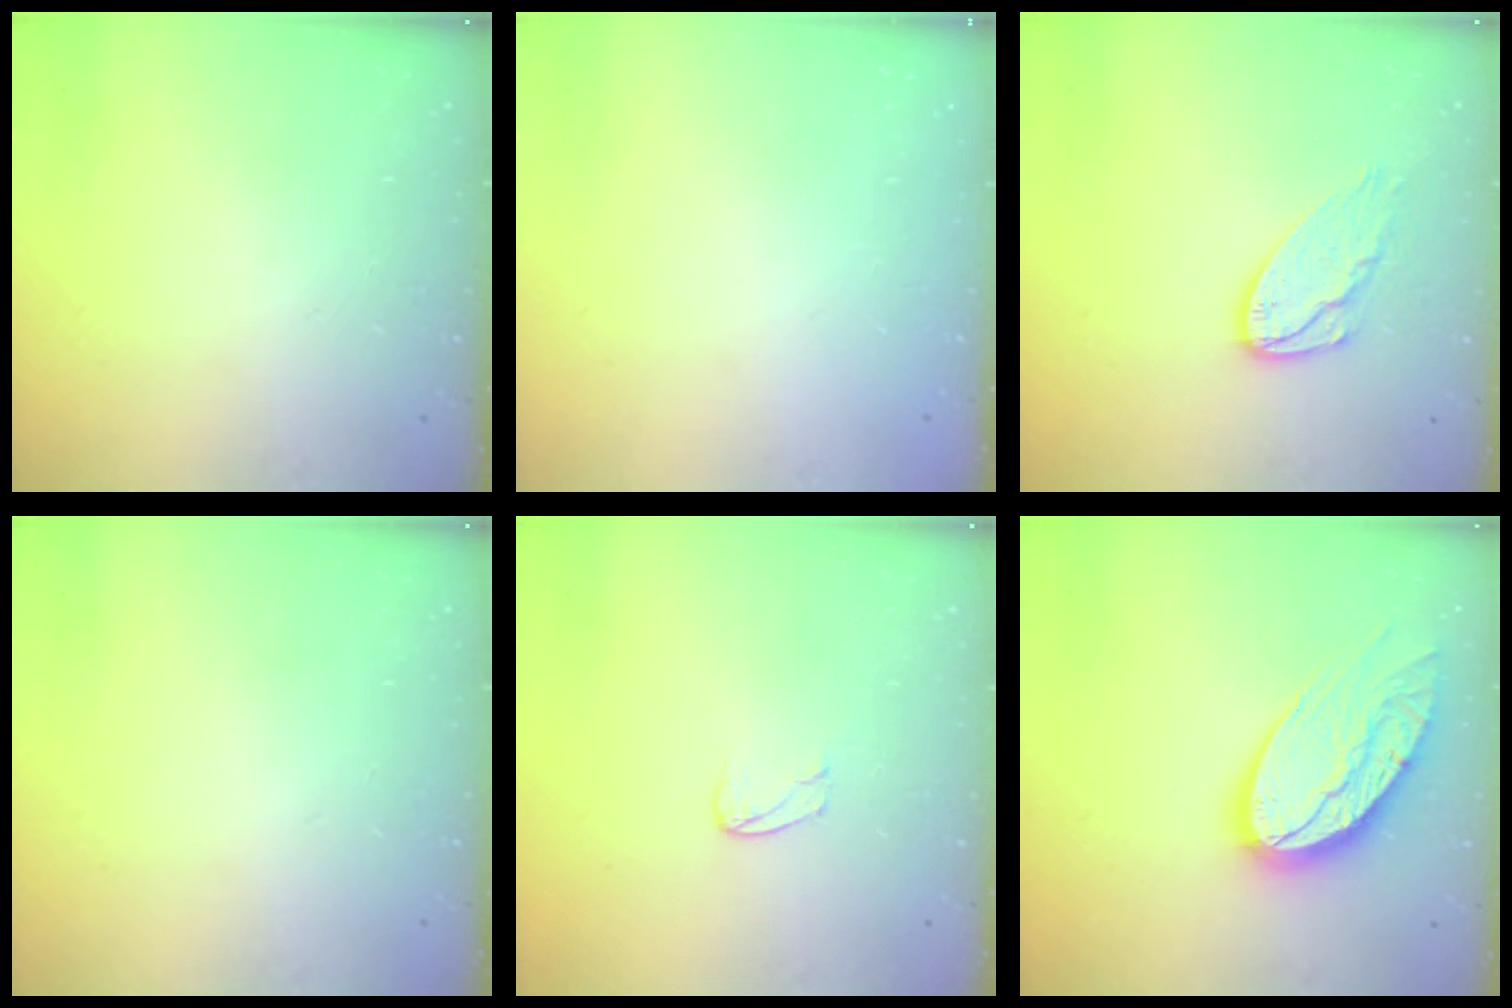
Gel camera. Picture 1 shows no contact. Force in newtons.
{"total": 0.0}
{"total": 9.5, "press": 9.5, "slide": 0.4}
{"total": 0.0}
{"total": 4.1, "press": 4.1, "slide": 0.4}
{"total": 19.8, "press": 19.8, "slide": 1.2}